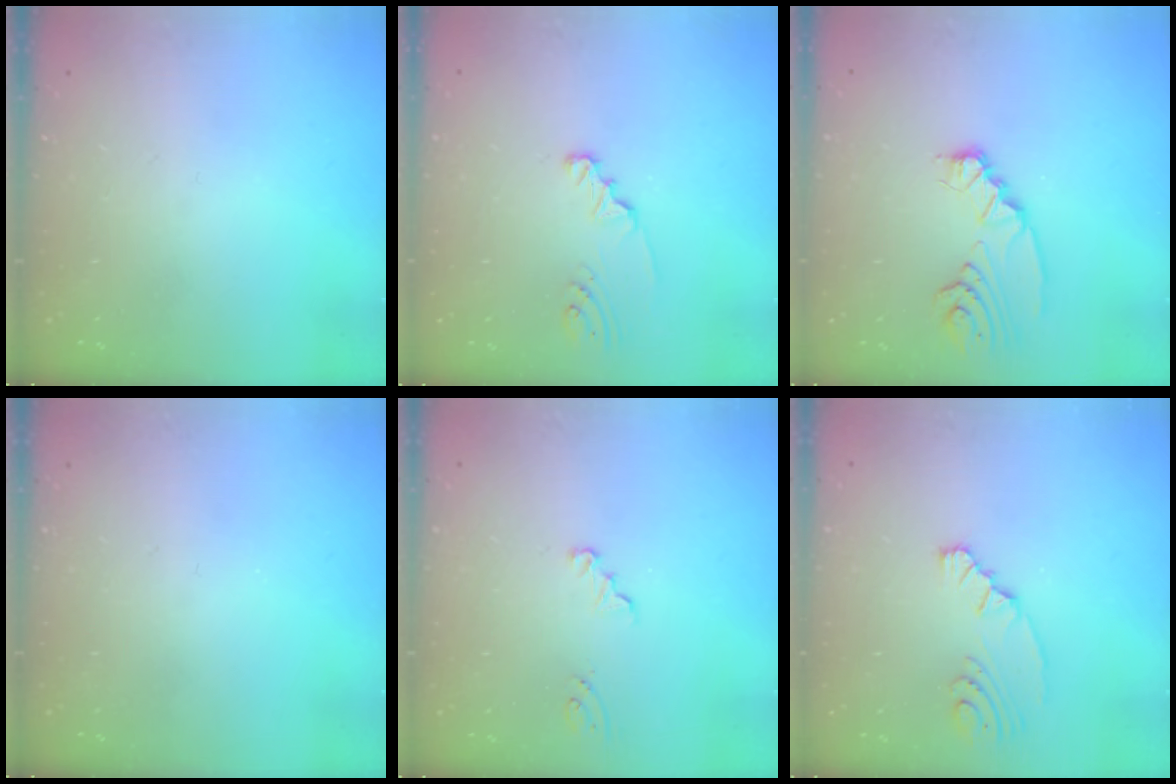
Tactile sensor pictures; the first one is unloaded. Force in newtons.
{"total": 2.3, "press": 2.3, "slide": 0.3}
{"total": 7.2, "press": 7.2, "slide": 0.5}
{"total": 0.0}
{"total": 2.1, "press": 2.1, "slide": 0.2}
{"total": 5.7, "press": 3.8, "slide": 4.3}